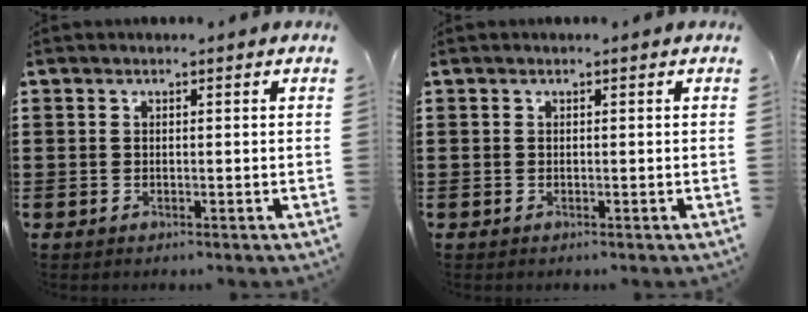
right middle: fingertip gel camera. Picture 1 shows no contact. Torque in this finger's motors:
{"motor_torque": [-0.76, -0.64, 0.04, 0.02]}